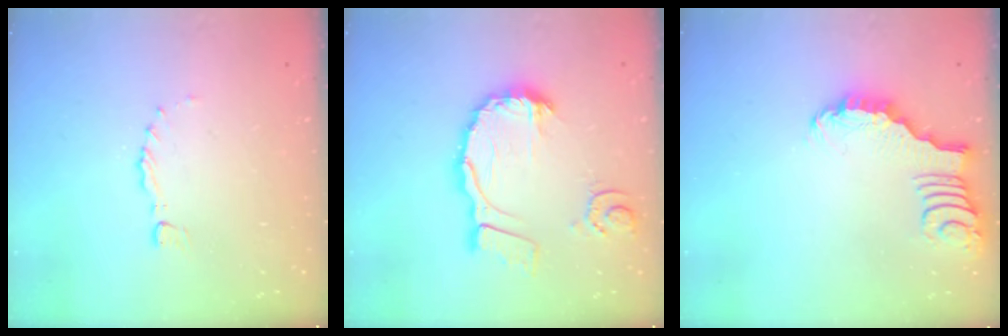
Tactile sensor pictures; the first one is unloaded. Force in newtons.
{"total": 13.5, "press": 13.5, "slide": 1.1}
{"total": 2.2, "press": 2.2, "slide": 0.4}